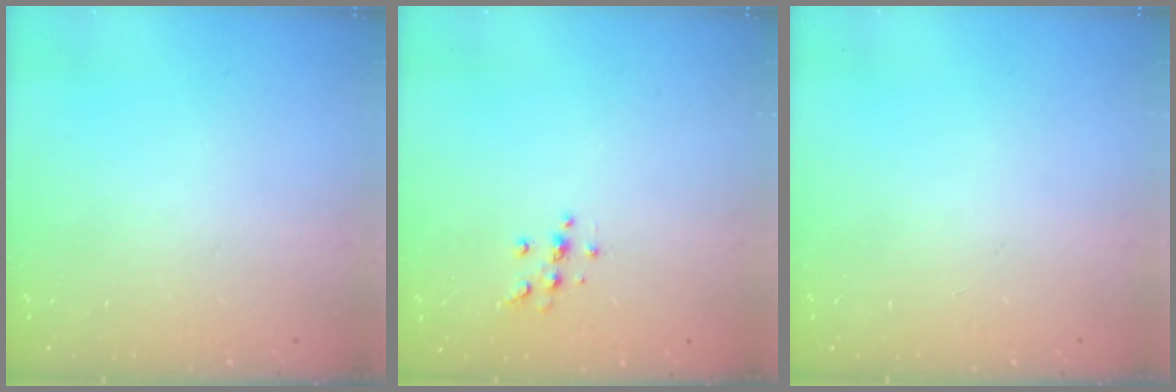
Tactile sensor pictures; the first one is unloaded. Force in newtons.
{"total": 5.0, "press": 4.8, "slide": 1.2}
{"total": 0.0}